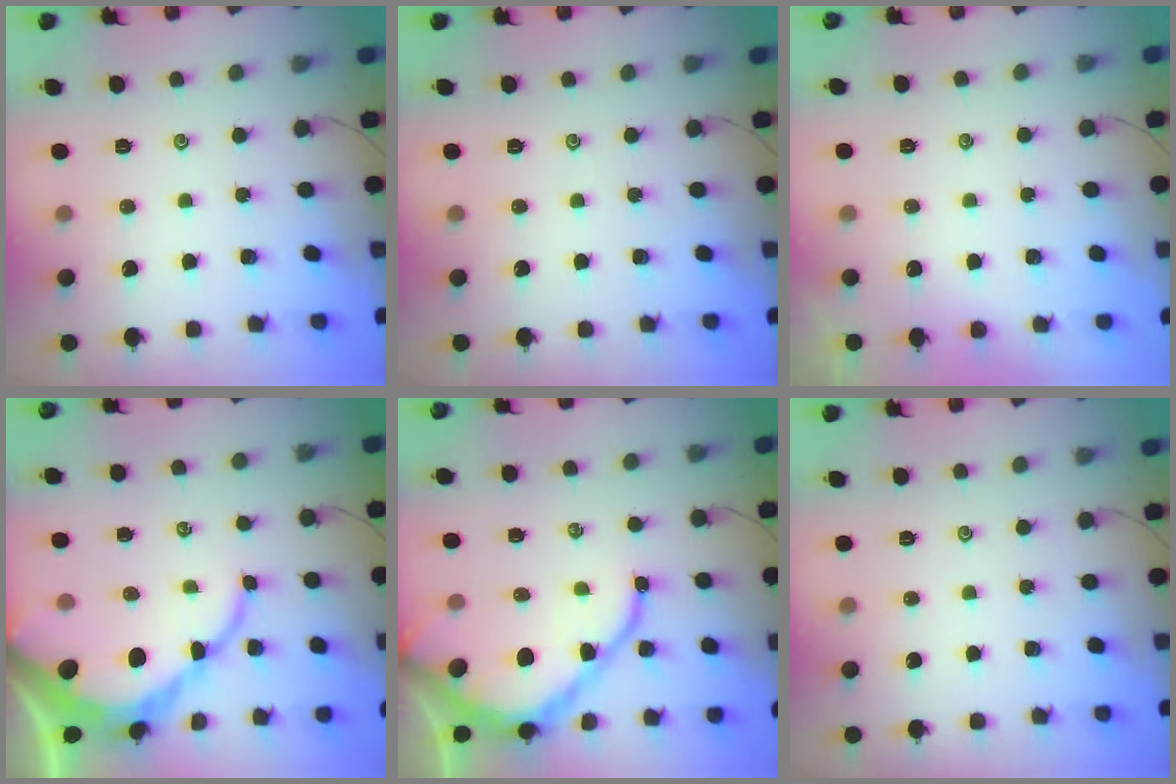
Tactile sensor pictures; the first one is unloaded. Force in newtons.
{"total": 0.0}
{"total": 1.2, "press": 1.2, "slide": 0.3}
{"total": 11.7, "press": 11.6, "slide": 1.4}
{"total": 12.8, "press": 12.8, "slide": 1.1}
{"total": 0.0}